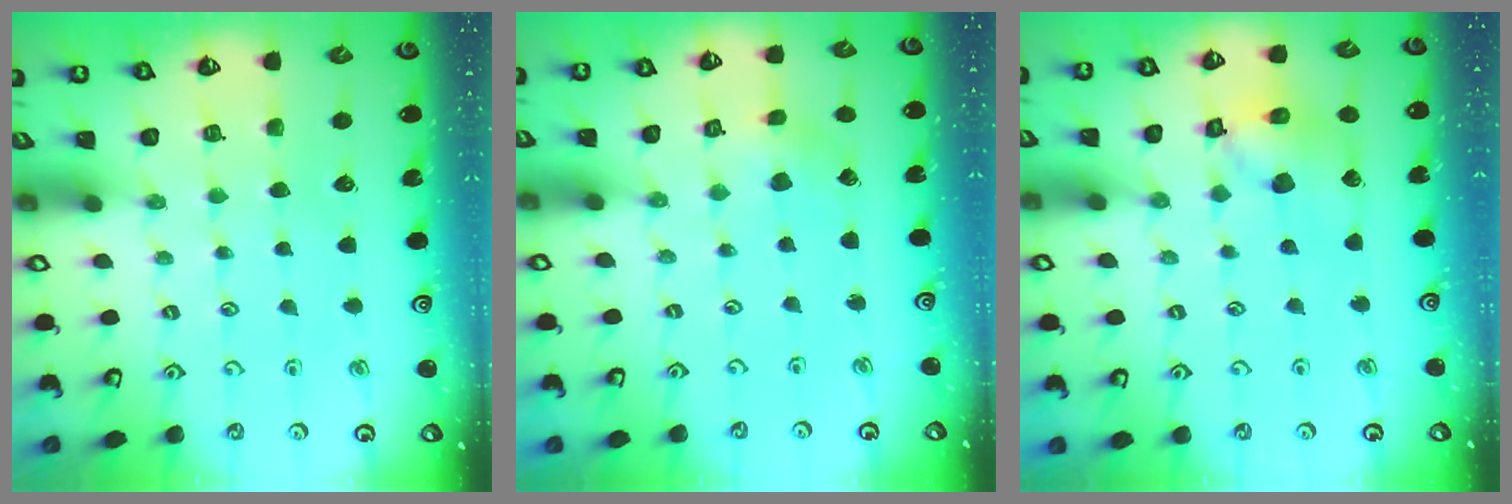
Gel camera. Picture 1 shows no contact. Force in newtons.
{"total": 2.2, "press": 2.2, "slide": 0.2}
{"total": 13.5, "press": 13.3, "slide": 1.9}